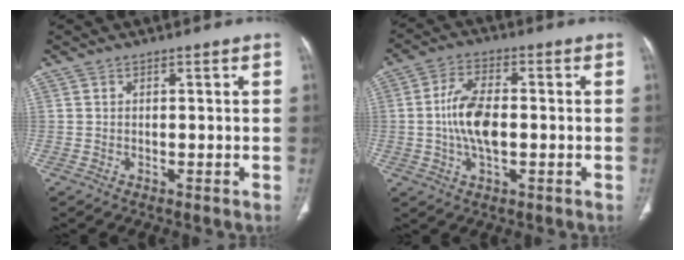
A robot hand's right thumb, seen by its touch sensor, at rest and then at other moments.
{"total": 10.0, "force": [-0.6, 5.1, 8.6], "torque": [-0.167, 0.011, -0.014]}